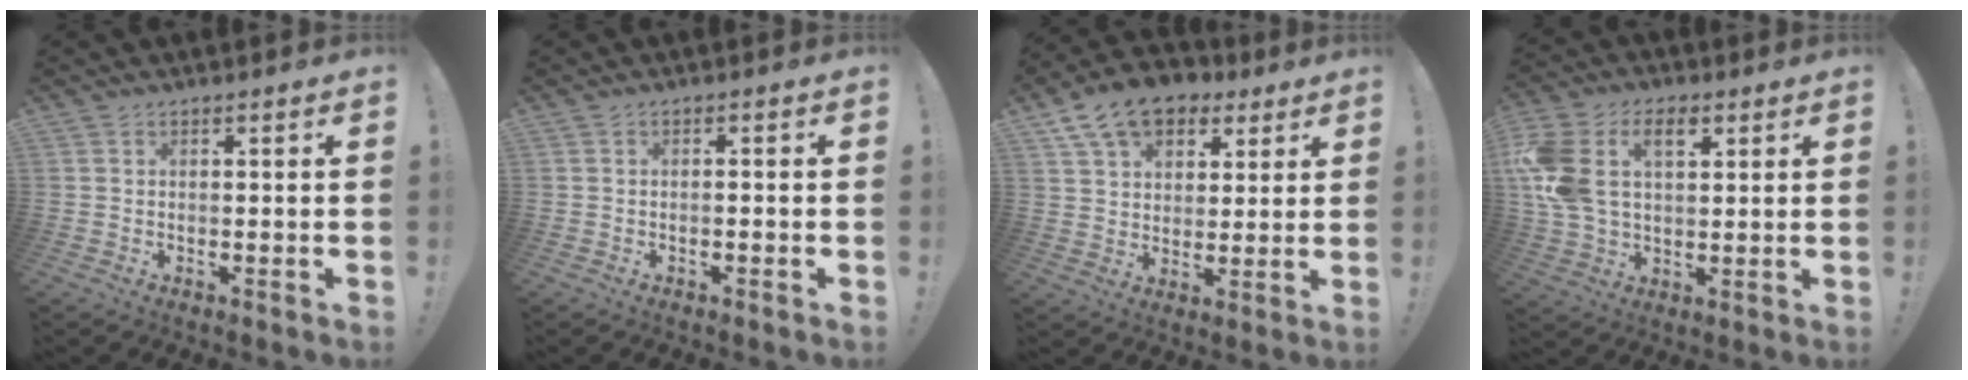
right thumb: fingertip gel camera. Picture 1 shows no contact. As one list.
[{"total": 1.1, "force": [-1.0, 0.1, 0.6], "torque": [-0.010, 0.001, -0.017]}, {"total": 13.7, "force": [7.9, 9.1, 6.4], "torque": [-0.105, -0.039, 0.150]}, {"total": 14.9, "force": [5.2, 9.8, 9.9], "torque": [-0.208, -0.011, 0.094]}]